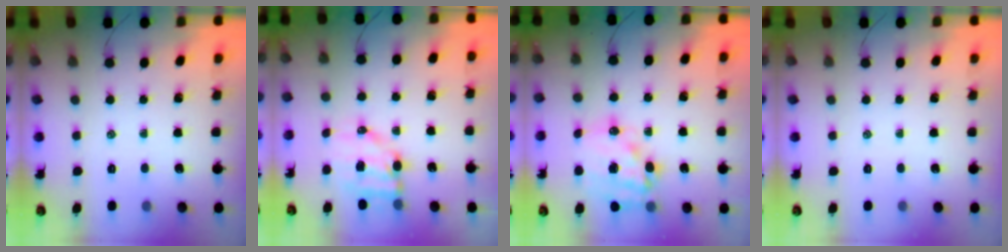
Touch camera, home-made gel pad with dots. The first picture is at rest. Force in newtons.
{"total": 9.0, "press": 8.9, "slide": 1.1}
{"total": 16.6, "press": 16.1, "slide": 4.1}
{"total": 0.0}